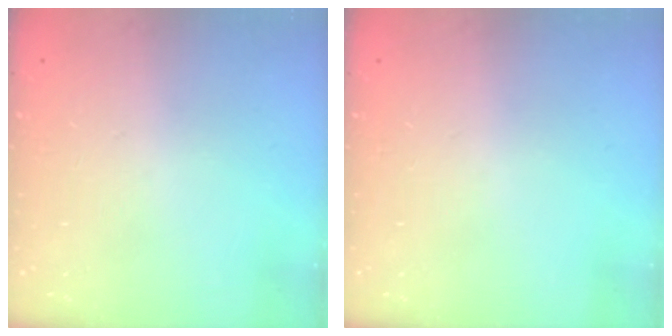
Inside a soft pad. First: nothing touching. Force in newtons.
{"total": 0.0}